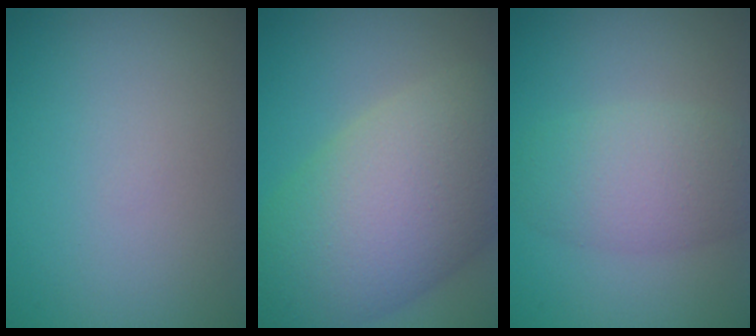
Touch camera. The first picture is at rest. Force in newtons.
{"total": 11.5, "press": 11.5, "slide": 0.4}
{"total": 4.3, "press": 4.3, "slide": 0.2}